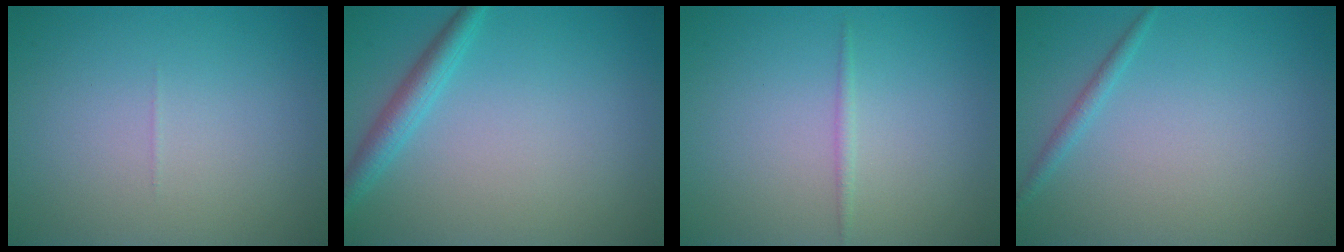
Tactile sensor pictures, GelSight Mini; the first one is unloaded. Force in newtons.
{"total": 2.5, "press": 2.5, "slide": 0.1}
{"total": 0.7, "press": 0.7, "slide": 0.0}
{"total": 1.1, "press": 1.0, "slide": 0.1}